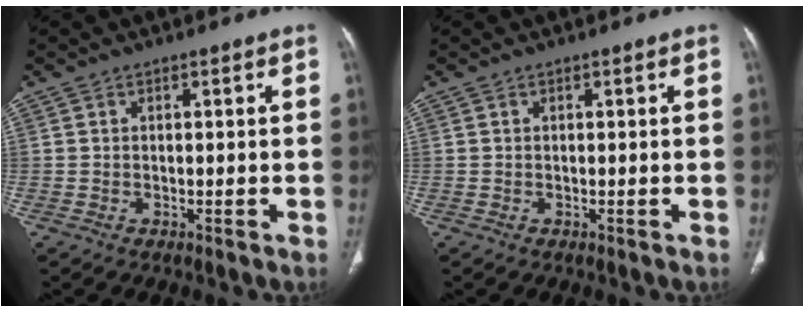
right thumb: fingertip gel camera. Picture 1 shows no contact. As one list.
[{"total": 0.0}]